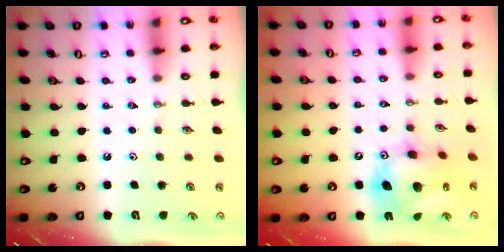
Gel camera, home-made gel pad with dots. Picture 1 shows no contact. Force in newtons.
{"total": 15.2, "press": 15.2, "slide": 1.4}